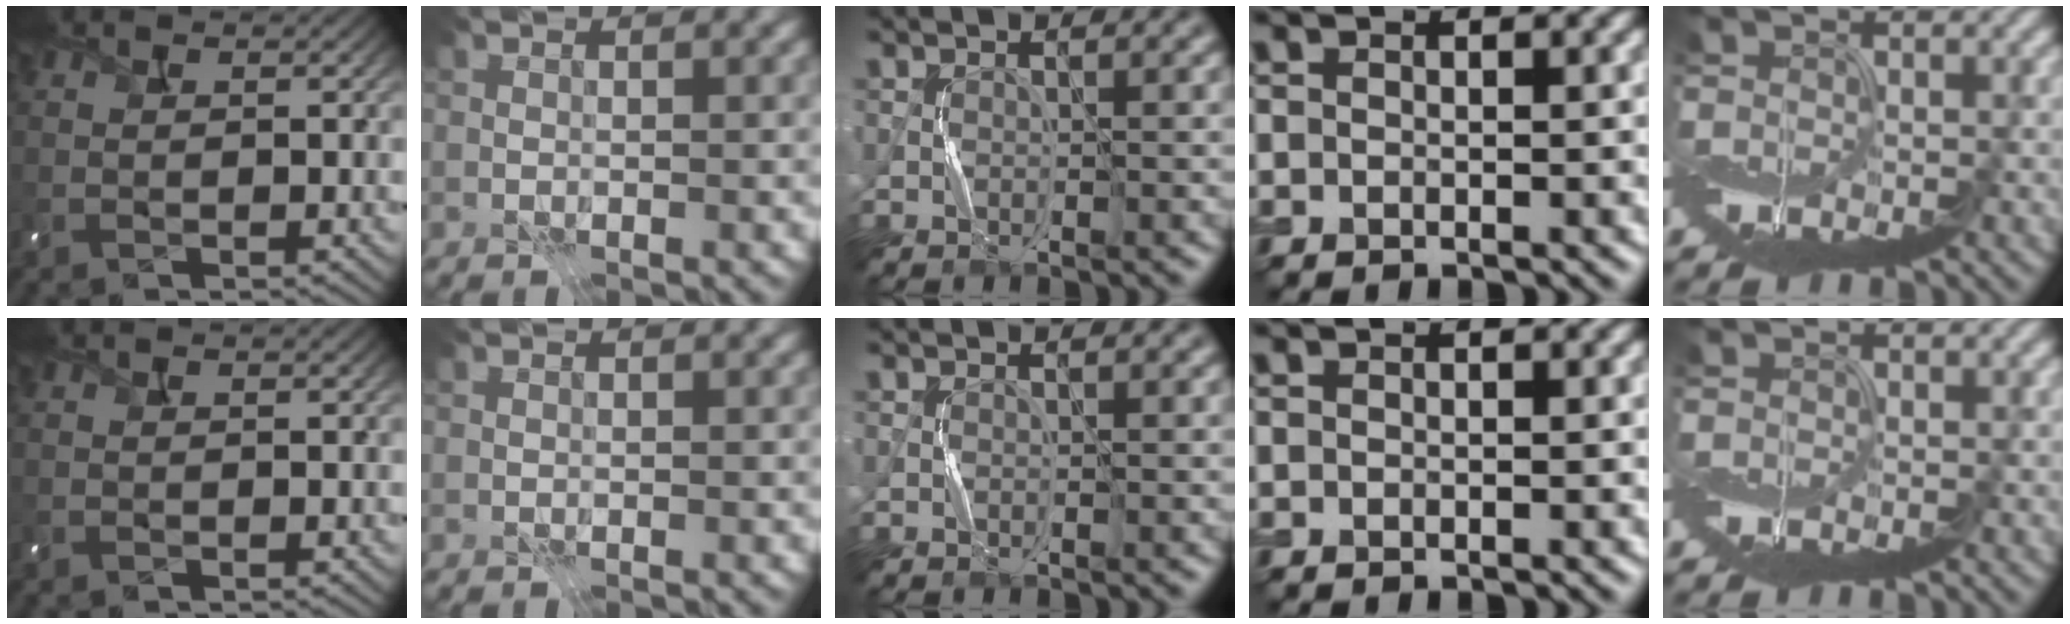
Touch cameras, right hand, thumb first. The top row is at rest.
{}